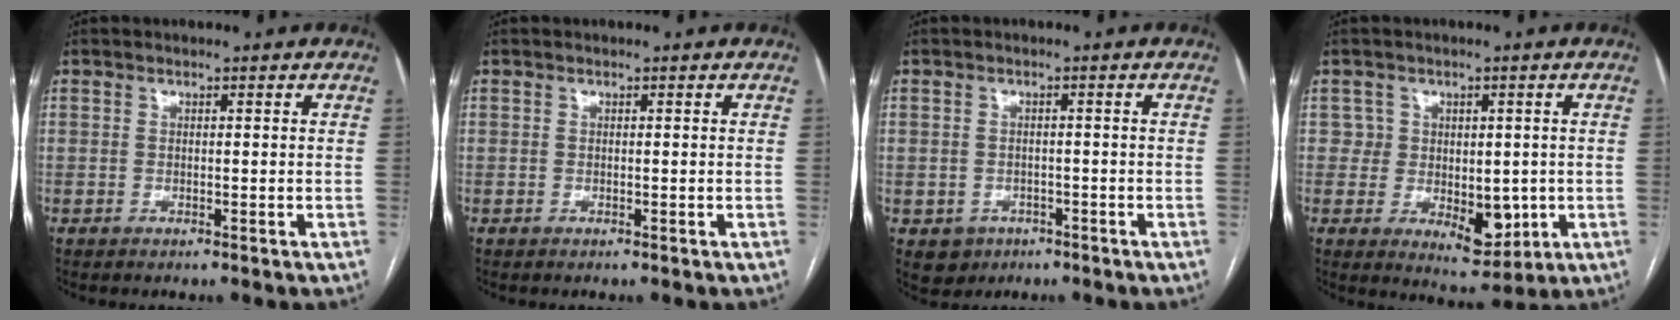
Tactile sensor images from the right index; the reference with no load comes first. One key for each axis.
{"total": 0.0}
{"total": 3.6, "fx": -1.7, "fy": 3.2, "fz": 0.6, "tx": -0.004, "ty": 0.008, "tz": -0.018}
{"total": 6.7, "fx": -0.6, "fy": 5.1, "fz": 4.2, "tx": -0.037, "ty": 0.000, "tz": 0.006}